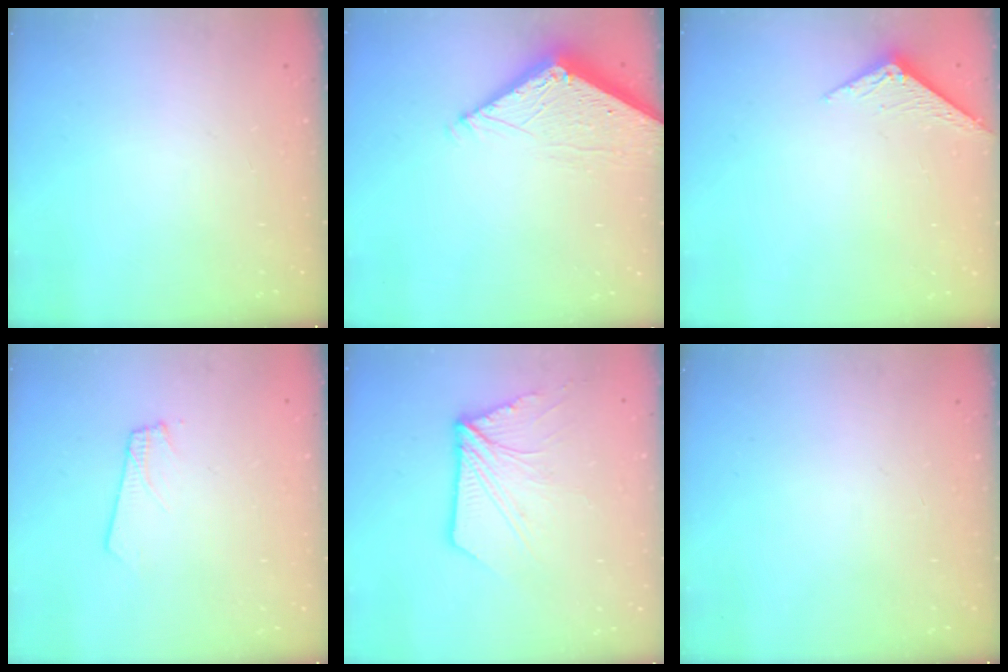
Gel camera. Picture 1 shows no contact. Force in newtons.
{"total": 5.7, "press": 5.7, "slide": 0.0}
{"total": 3.7, "press": 3.7, "slide": 0.3}
{"total": 1.8, "press": 1.8, "slide": 0.1}
{"total": 11.2, "press": 11.1, "slide": 1.4}
{"total": 0.0}